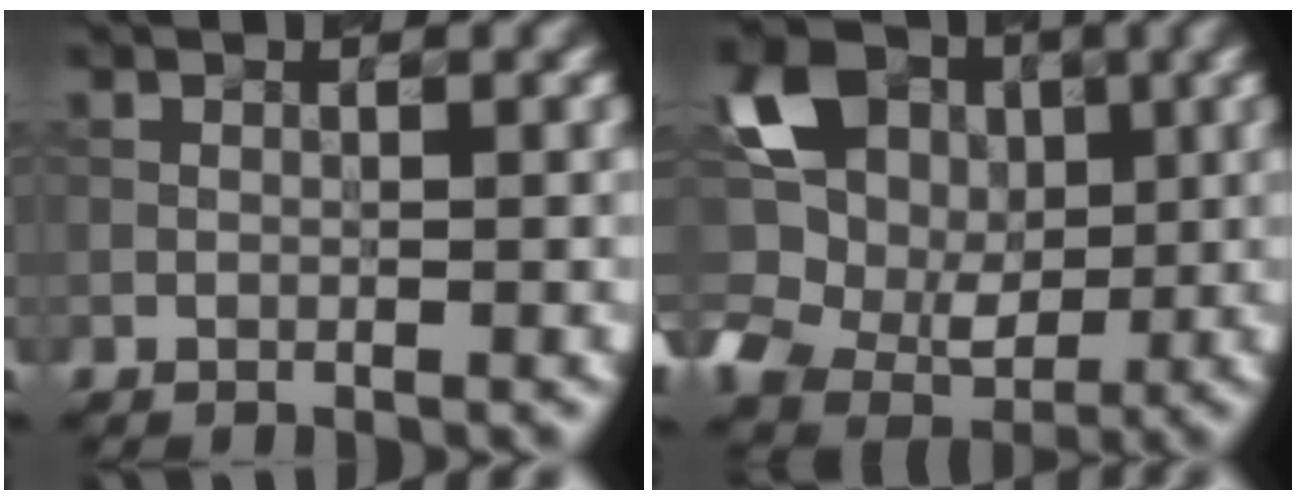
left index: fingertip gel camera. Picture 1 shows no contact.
{"total": 9.6, "force": [1.8, 7.9, 5.2], "torque": [-0.111, -0.002, 0.029]}